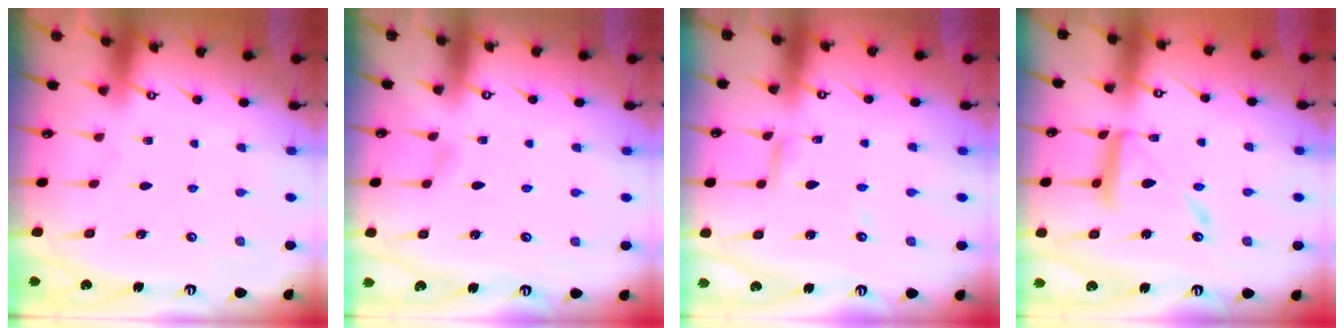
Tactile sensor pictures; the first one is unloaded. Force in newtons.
{"total": 1.7, "press": 1.6, "slide": 0.2}
{"total": 5.1, "press": 5.0, "slide": 0.4}
{"total": 14.2, "press": 14.2, "slide": 1.2}